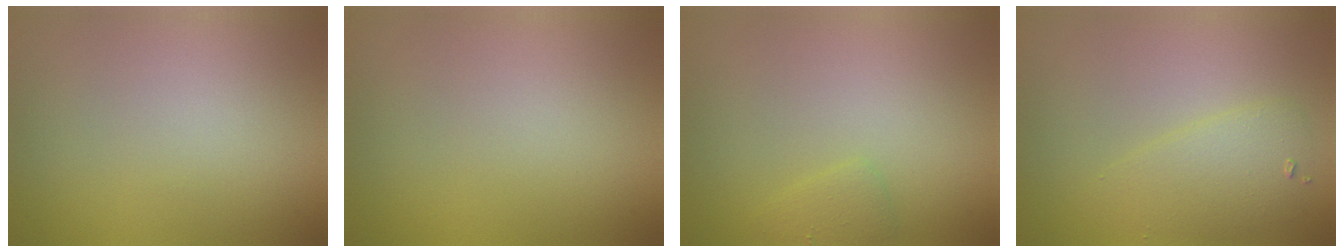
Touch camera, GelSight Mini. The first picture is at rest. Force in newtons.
{"total": 0.0}
{"total": 1.1, "press": 1.1, "slide": 0.0}
{"total": 2.6, "press": 2.6, "slide": 0.2}